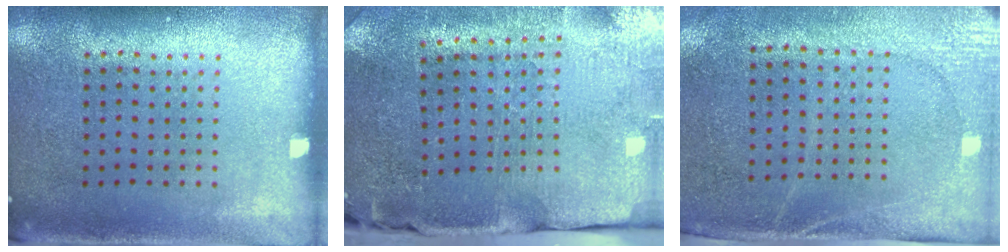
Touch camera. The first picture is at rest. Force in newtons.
{"total": 3.7, "press": 3.6, "slide": 1.1}
{"total": 2.7, "press": 2.3, "slide": 1.4}